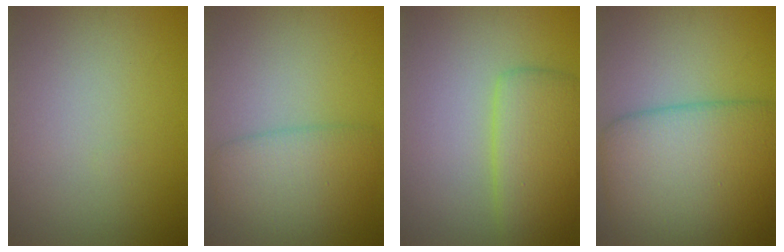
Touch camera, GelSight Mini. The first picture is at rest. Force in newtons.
{"total": 4.1, "press": 4.1, "slide": 0.2}
{"total": 4.6, "press": 4.6, "slide": 0.2}
{"total": 9.6, "press": 9.6, "slide": 0.3}